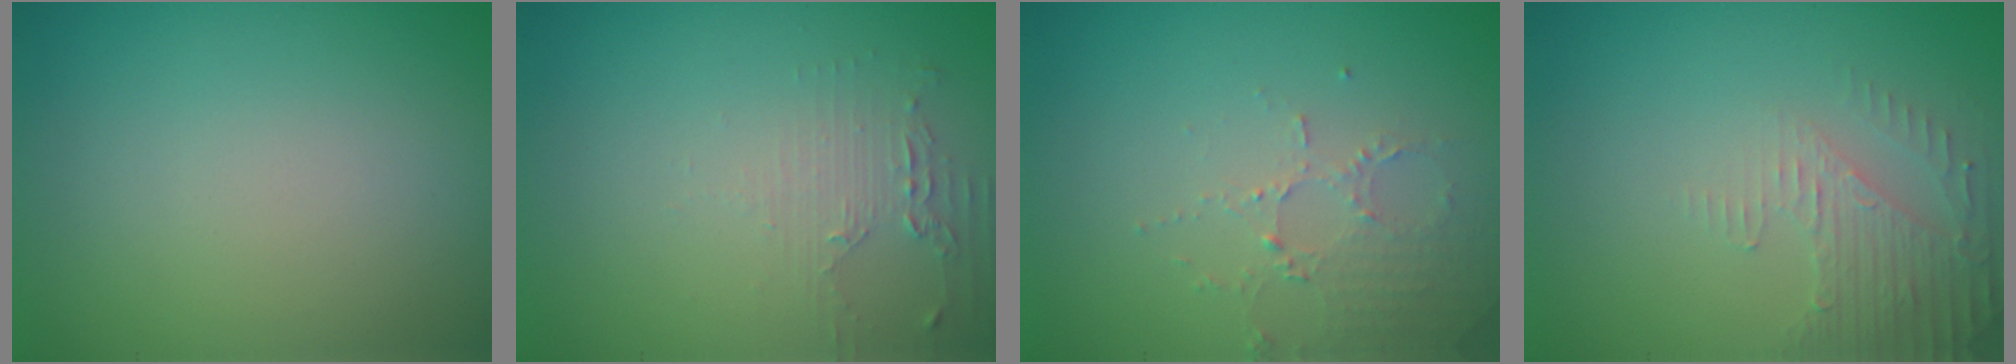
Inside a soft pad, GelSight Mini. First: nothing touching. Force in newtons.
{"total": 1.5, "press": 1.5, "slide": 0.4}
{"total": 2.1, "press": 2.1, "slide": 0.4}
{"total": 2.6, "press": 2.5, "slide": 0.7}